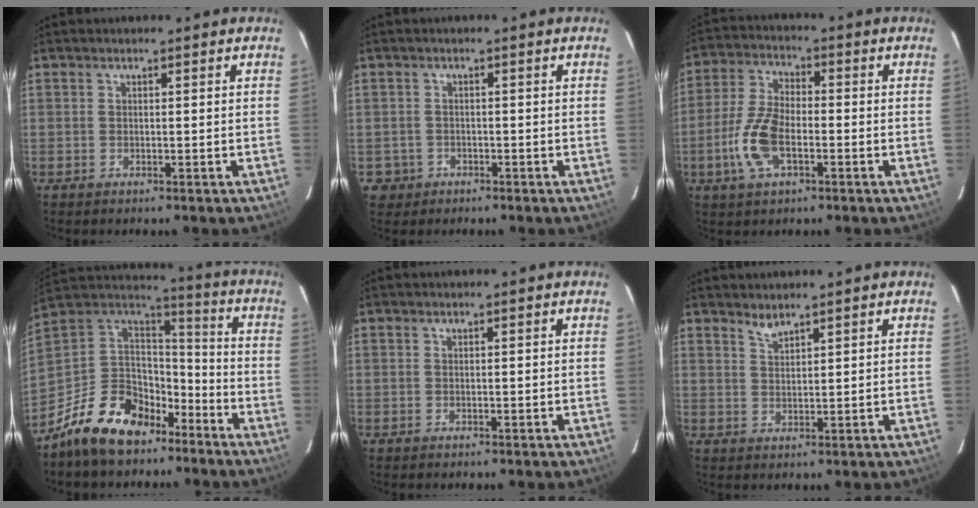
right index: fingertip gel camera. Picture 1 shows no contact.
{"total": 3.4, "force": [-1.2, 3.2, 0.3], "torque": [-0.016, 0.013, -0.015]}
{"total": 10.2, "force": [-3.4, 5.0, 8.2], "torque": [-0.182, 0.003, -0.067]}
{"total": 18.7, "force": [-12.2, 10.7, 9.3], "torque": [-0.211, 0.023, -0.201]}
{"total": 0.0}
{"total": 2.1, "force": [2.0, 0.2, 0.7], "torque": [-0.011, 0.001, 0.036]}